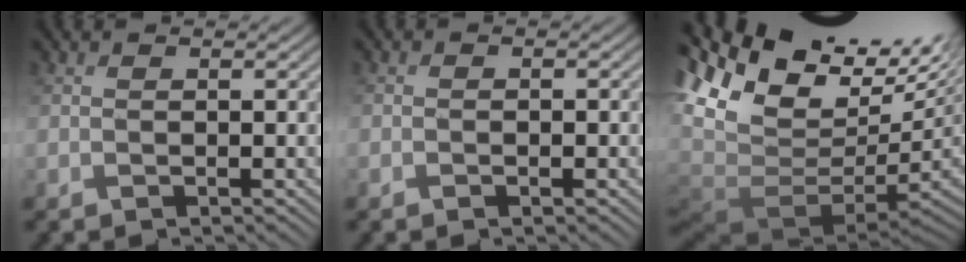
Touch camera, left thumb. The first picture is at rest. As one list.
[{"total": 1.1, "force": [-0.6, 0.7, 0.6], "torque": [-0.005, 0.000, -0.005]}, {"total": 15.0, "force": [-1.6, 10.1, 11.0], "torque": [-0.177, -0.006, 0.023]}]